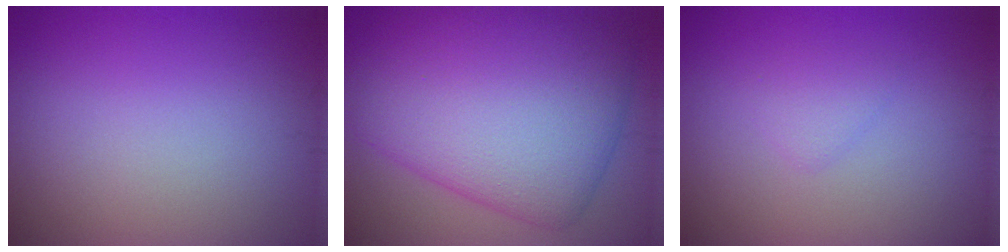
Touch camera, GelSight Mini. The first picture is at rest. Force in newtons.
{"total": 11.5, "press": 11.5, "slide": 0.2}
{"total": 1.2, "press": 1.2, "slide": 0.1}